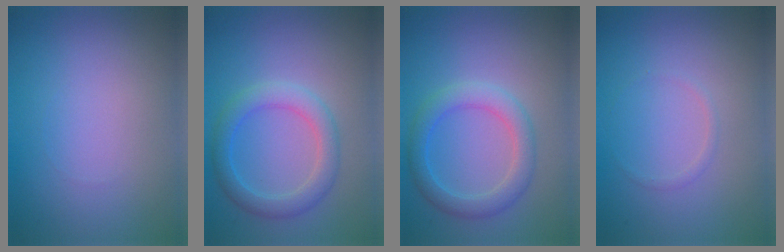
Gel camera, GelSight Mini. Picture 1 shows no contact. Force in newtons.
{"total": 2.2, "press": 2.2, "slide": 0.3}
{"total": 2.2, "press": 2.2, "slide": 0.3}
{"total": 0.6, "press": 0.6, "slide": 0.0}